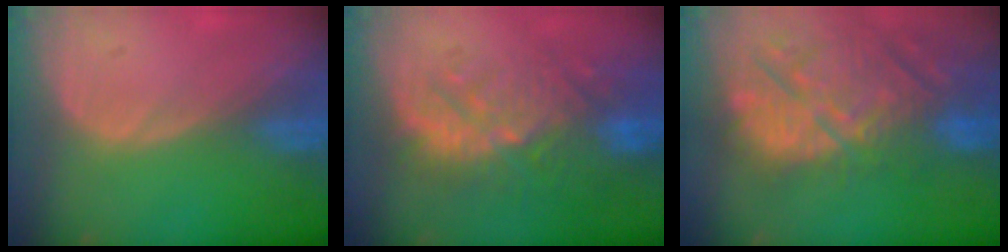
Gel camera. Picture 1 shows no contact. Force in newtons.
{"total": 10.8, "press": 10.0, "slide": 4.2}
{"total": 14.4, "press": 12.6, "slide": 6.9}